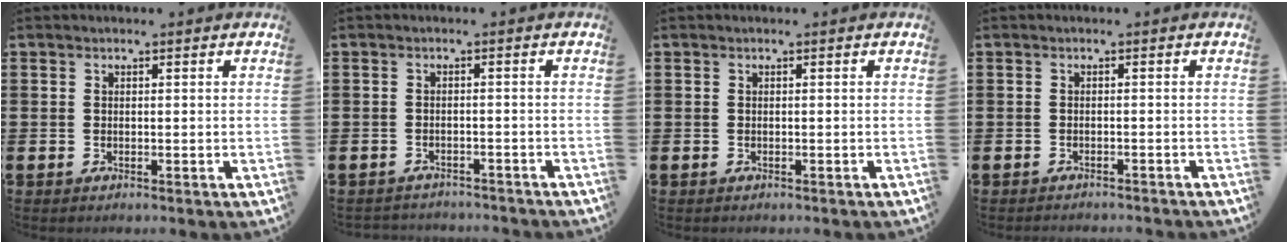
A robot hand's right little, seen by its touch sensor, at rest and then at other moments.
{"total": 1.4, "force": [-1.4, 0.0, -0.1], "torque": [-0.003, 0.002, -0.032]}
{"total": 0.0}
{"total": 0.8, "force": [-0.8, -0.1, -0.1], "torque": [0.000, 0.000, -0.018]}